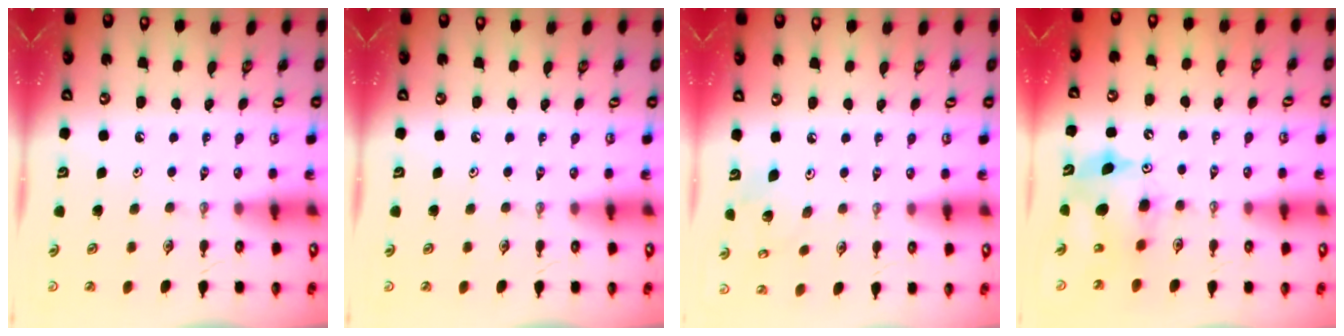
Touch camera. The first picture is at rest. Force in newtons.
{"total": 0.0}
{"total": 7.2, "press": 7.0, "slide": 1.8}
{"total": 9.2, "press": 9.2, "slide": 0.3}